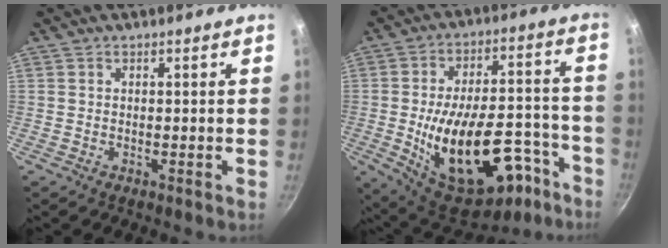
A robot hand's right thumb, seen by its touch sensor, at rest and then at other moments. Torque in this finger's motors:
{"motor_torque": [1.54, 2.69, 1.96, -0.81, 0.52]}